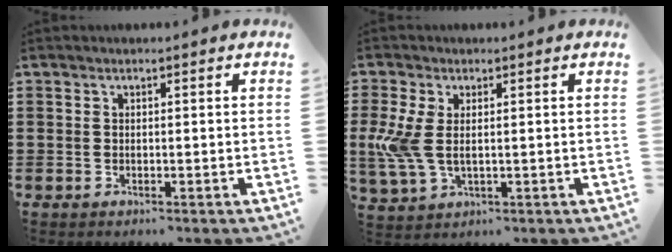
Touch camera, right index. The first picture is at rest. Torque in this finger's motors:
{"motor_torque": [2.14, 0.00, 0.69, 0.21]}